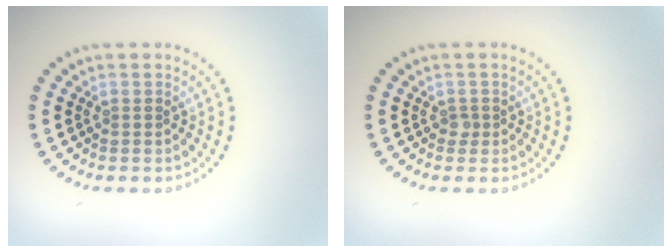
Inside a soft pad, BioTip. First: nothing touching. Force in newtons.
{"total": 0.8, "press": 0.5, "slide": 0.6}